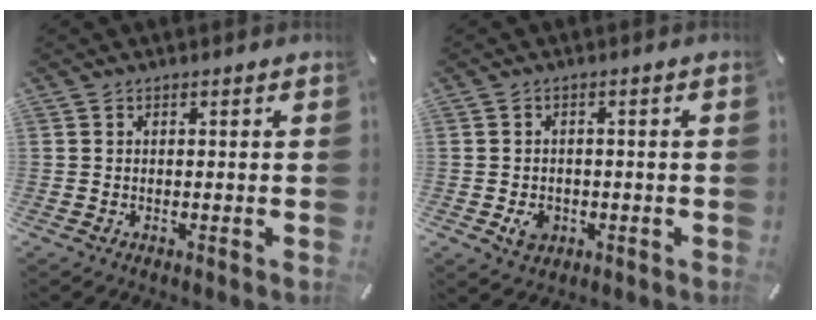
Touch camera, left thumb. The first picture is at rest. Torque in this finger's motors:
{"motor_torque": [-0.01, 0.02, 0.00, 0.00, 0.06]}